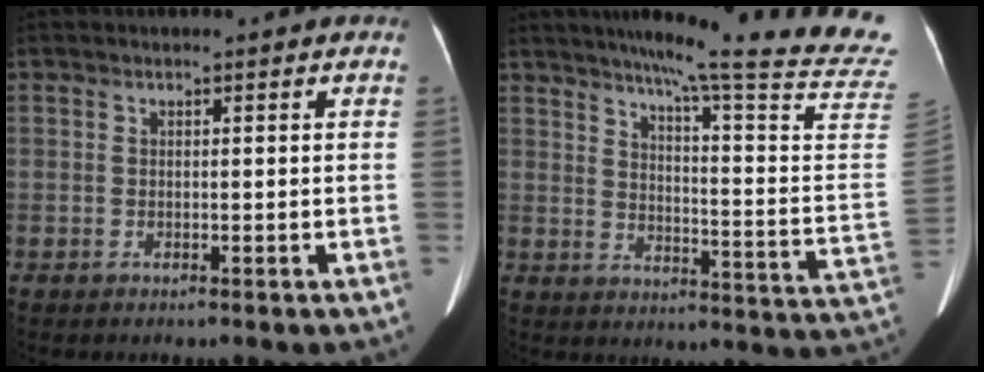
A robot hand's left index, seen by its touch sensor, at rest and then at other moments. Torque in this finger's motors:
{"motor_torque": [-0.13, -0.74, -0.02, 0.01]}